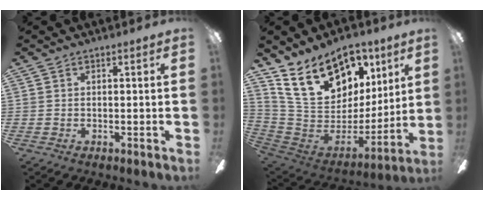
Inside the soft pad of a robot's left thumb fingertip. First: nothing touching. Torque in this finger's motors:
{"motor_torque": [2.45, 2.55, 1.43, -1.34, 0.17]}